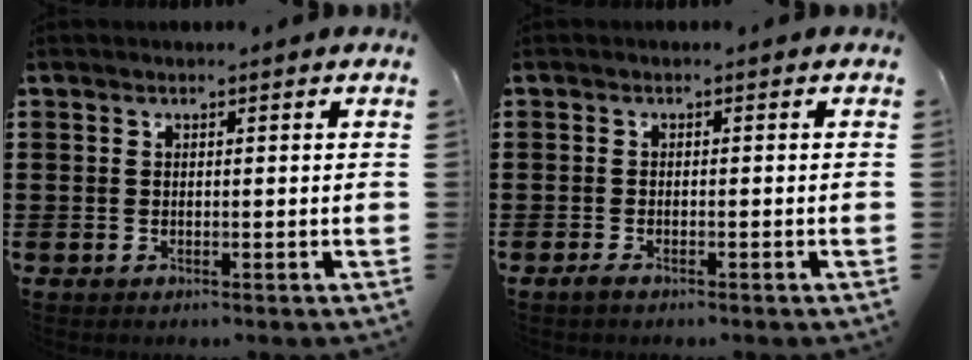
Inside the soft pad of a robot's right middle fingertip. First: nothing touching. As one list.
[{"total": 1.0, "force": [-0.7, 0.3, 0.6], "torque": [-0.014, -0.002, -0.015]}]